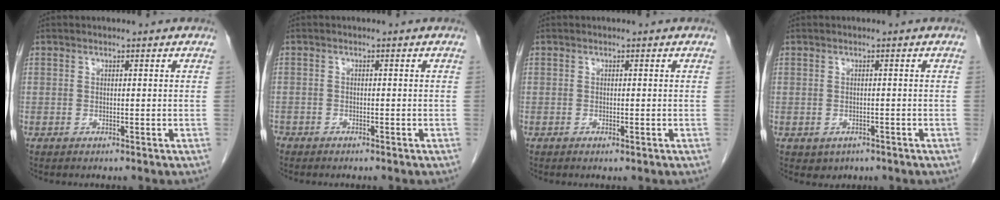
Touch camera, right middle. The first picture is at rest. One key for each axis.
{"total": 1.7, "fx": -1.4, "fy": 0.9, "fz": 0.3, "tx": -0.007, "ty": 0.001, "tz": -0.025}
{"total": 0.6, "fx": -0.3, "fy": 0.1, "fz": 0.5, "tx": -0.010, "ty": -0.001, "tz": -0.003}
{"total": 2.0, "fx": -1.0, "fy": 1.6, "fz": 0.7, "tx": -0.011, "ty": 0.002, "tz": -0.003}